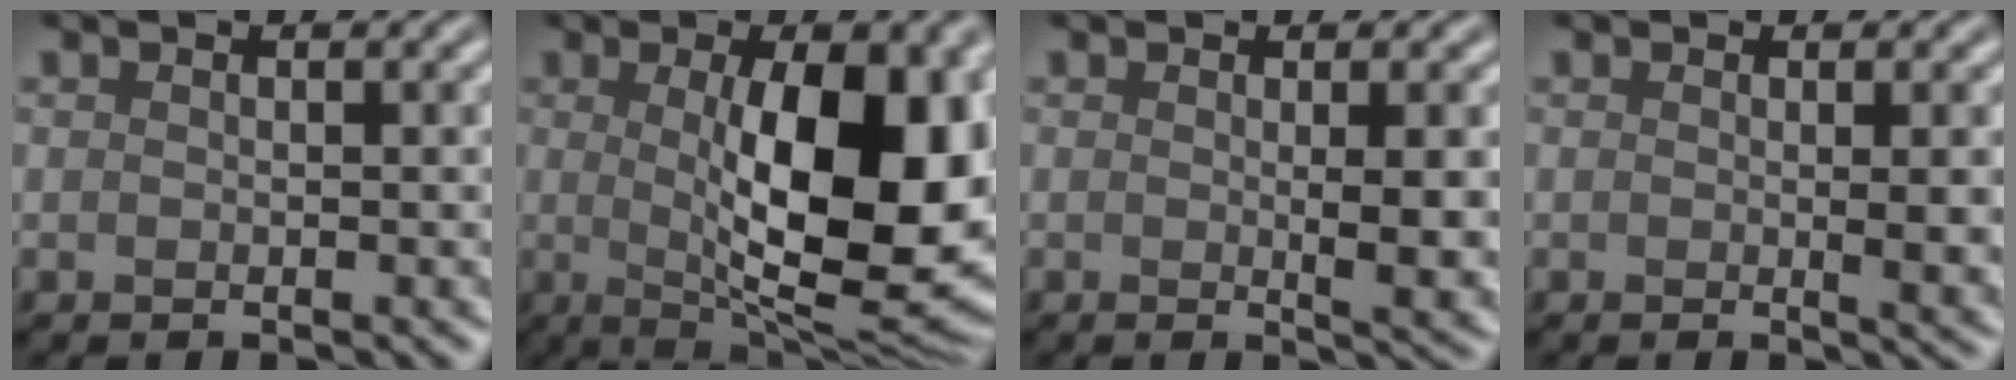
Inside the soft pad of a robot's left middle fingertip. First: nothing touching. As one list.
[{"total": 13.3, "force": [0.5, 4.6, 12.5], "torque": [-0.159, -0.005, 0.006]}, {"total": 4.0, "force": [0.1, 0.8, 4.0], "torque": [-0.053, -0.006, 0.005]}, {"total": 2.9, "force": [0.2, 0.7, 2.8], "torque": [-0.031, -0.003, 0.003]}]